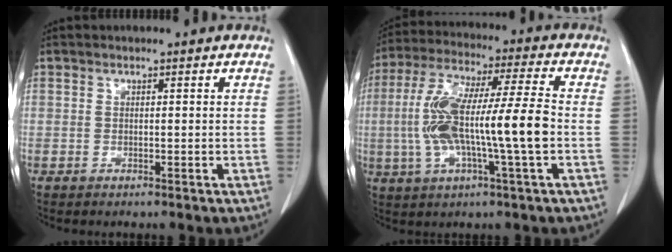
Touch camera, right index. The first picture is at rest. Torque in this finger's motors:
{"motor_torque": [1.53, -0.61, 0.62, 0.21]}